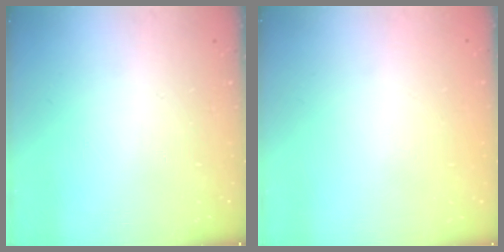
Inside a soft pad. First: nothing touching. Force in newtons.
{"total": 0.0}